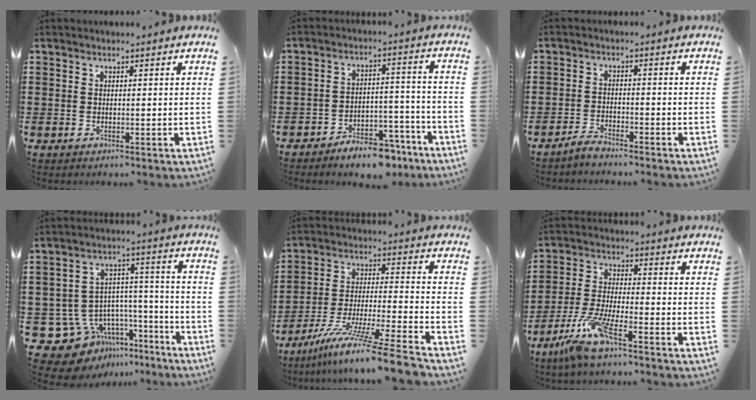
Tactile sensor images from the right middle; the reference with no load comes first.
{"total": 7.0, "force": [-6.3, 1.7, 2.5], "torque": [-0.029, 0.022, -0.113]}
{"total": 2.3, "force": [-2.2, 0.0, 0.6], "torque": [-0.022, 0.000, -0.045]}
{"total": 11.3, "force": [-8.2, 7.4, 2.4], "torque": [-0.069, 0.019, -0.143]}
{"total": 12.7, "force": [-10.5, -0.7, 7.1], "torque": [-0.120, 0.010, -0.199]}
{"total": 7.7, "force": [-5.6, 0.5, 5.2], "torque": [-0.123, -0.017, -0.111]}